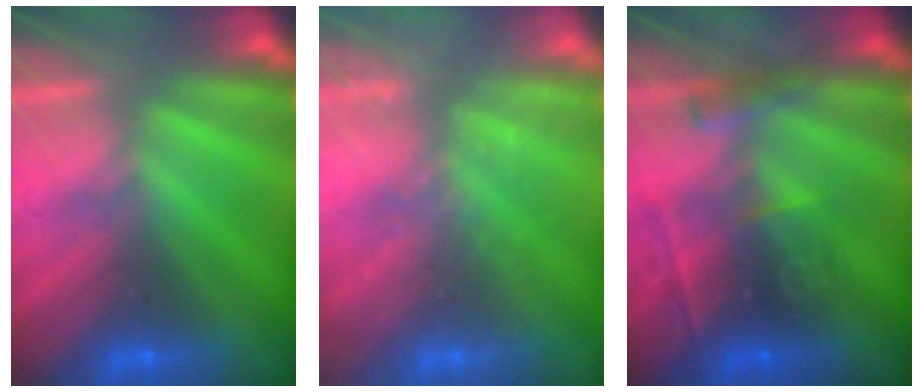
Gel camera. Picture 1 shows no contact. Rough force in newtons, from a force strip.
{"total": 1.9}
{"total": 2.9}